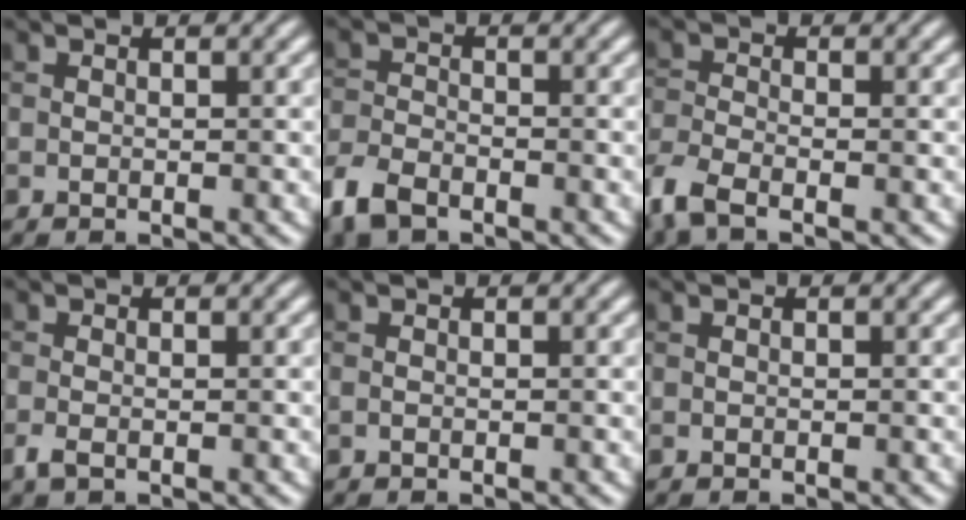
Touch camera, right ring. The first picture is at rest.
{"total": 4.2, "force": [-3.0, 2.0, 2.1], "torque": [-0.048, -0.007, -0.072]}
{"total": 4.1, "force": [-2.9, 1.6, 2.5], "torque": [-0.064, -0.012, -0.074]}
{"total": 1.1, "force": [-0.6, 0.4, 0.9], "torque": [-0.022, -0.005, -0.013]}
{"total": 0.0}
{"total": 0.0}